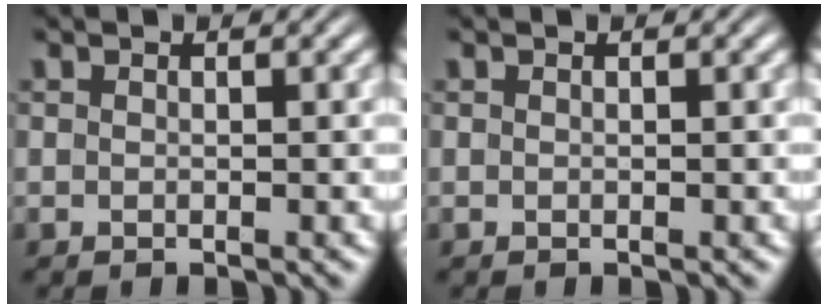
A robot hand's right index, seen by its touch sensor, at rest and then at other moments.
{"total": 0.0}